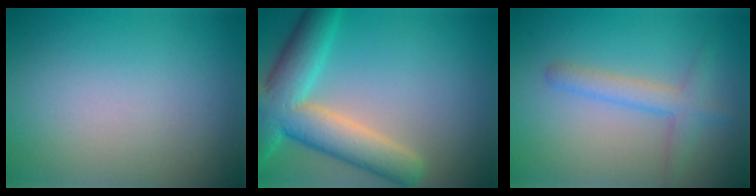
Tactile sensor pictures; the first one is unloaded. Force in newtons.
{"total": 8.5, "press": 8.4, "slide": 0.6}
{"total": 2.8, "press": 2.8, "slide": 0.2}